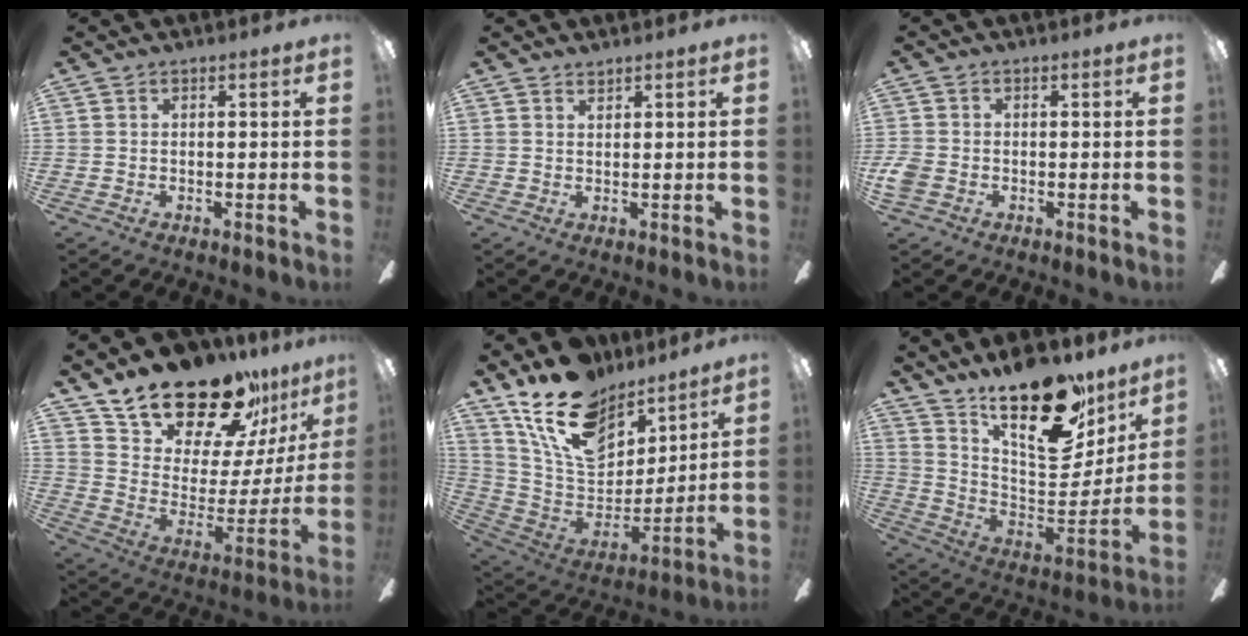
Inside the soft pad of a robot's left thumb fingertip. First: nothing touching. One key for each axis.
{"total": 1.3, "fx": 1.2, "fy": 0.3, "fz": 0.1, "tx": -0.003, "ty": 0.000, "tz": 0.023}
{"total": 3.4, "fx": -1.0, "fy": 2.7, "fz": 1.9, "tx": -0.042, "ty": 0.005, "tz": -0.021}
{"total": 23.9, "fx": 20.2, "fy": 9.4, "fz": 8.6, "tx": -0.135, "ty": -0.147, "tz": 0.362}
{"total": 20.0, "fx": 14.1, "fy": 10.7, "fz": 9.4, "tx": -0.185, "ty": -0.082, "tz": 0.260}
{"total": 26.0, "fx": 16.9, "fy": 11.7, "fz": 15.9, "tx": -0.213, "ty": -0.117, "tz": 0.298}